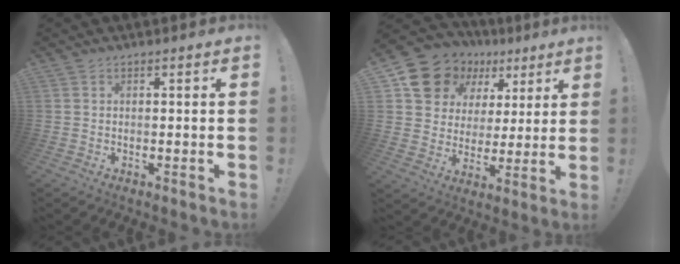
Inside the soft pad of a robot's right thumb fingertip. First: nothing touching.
{"total": 15.3, "force": [8.7, 11.1, 5.9], "torque": [-0.098, -0.047, 0.173]}